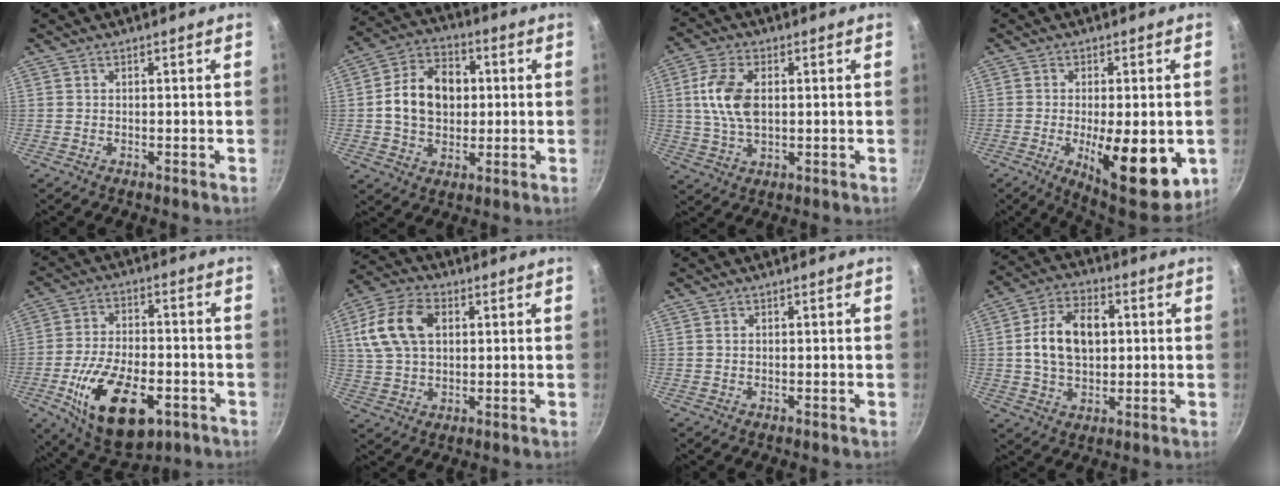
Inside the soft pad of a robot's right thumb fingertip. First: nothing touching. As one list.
[{"total": 13.1, "force": [1.3, 9.5, 8.9], "torque": [-0.129, 0.015, 0.012]}, {"total": 9.6, "force": [1.3, 5.5, 7.7], "torque": [-0.148, 0.005, 0.024]}, {"total": 16.1, "force": [-3.7, 5.9, 14.6], "torque": [-0.180, -0.004, -0.043]}, {"total": 19.0, "force": [-7.2, 9.8, 14.6], "torque": [-0.235, 0.015, -0.114]}, {"total": 13.2, "force": [3.3, 8.8, 9.3], "torque": [-0.167, 0.010, 0.055]}, {"total": 0.5, "force": [0.1, 0.4, 0.3], "torque": [-0.004, 0.002, 0.003]}, {"total": 12.9, "force": [1.6, 8.7, 9.5], "torque": [-0.142, 0.014, 0.021]}]